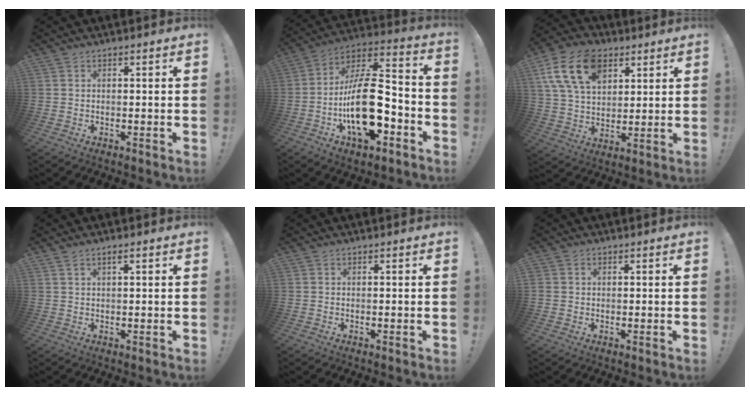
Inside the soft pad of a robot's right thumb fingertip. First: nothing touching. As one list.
[{"total": 22.8, "force": [-6.3, 11.0, 19.0], "torque": [-0.345, 0.038, -0.094]}, {"total": 18.0, "force": [8.1, 11.9, 10.7], "torque": [-0.201, -0.025, 0.152]}, {"total": 2.0, "force": [1.1, 0.5, 1.6], "torque": [-0.040, 0.003, 0.021]}, {"total": 0.0}, {"total": 1.2, "force": [0.2, 1.1, 0.2], "torque": [-0.009, 0.004, 0.006]}]